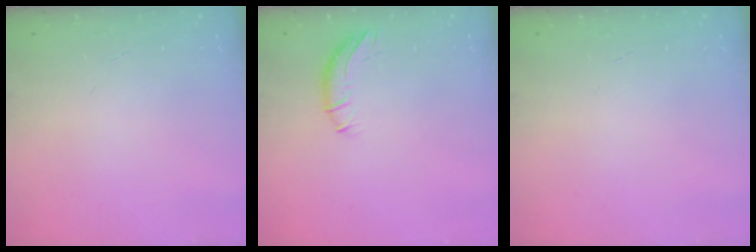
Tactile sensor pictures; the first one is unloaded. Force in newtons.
{"total": 7.4, "press": 7.2, "slide": 1.4}
{"total": 0.0}